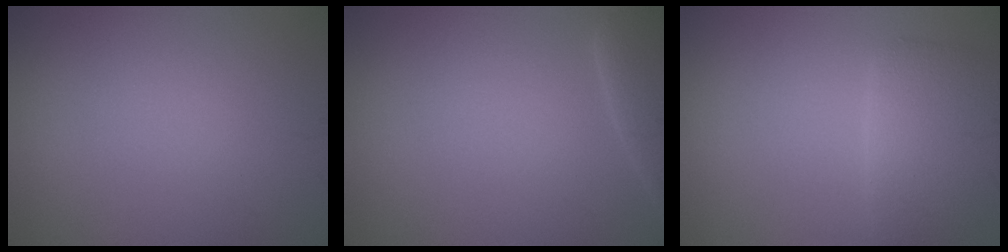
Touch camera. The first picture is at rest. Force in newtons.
{"total": 3.1, "press": 3.1, "slide": 0.4}
{"total": 3.7, "press": 3.7, "slide": 0.1}